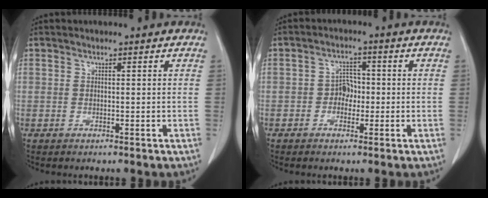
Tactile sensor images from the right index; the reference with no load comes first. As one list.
[{"total": 3.0, "force": [-0.7, 2.3, 1.8], "torque": [-0.018, 0.011, -0.013]}]